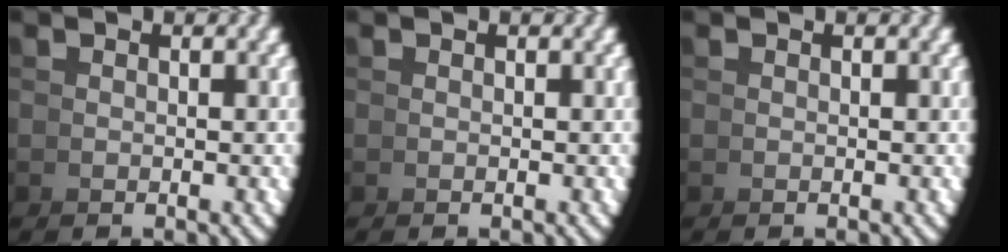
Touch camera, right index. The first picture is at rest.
{"total": 0.0}
{"total": 0.0}